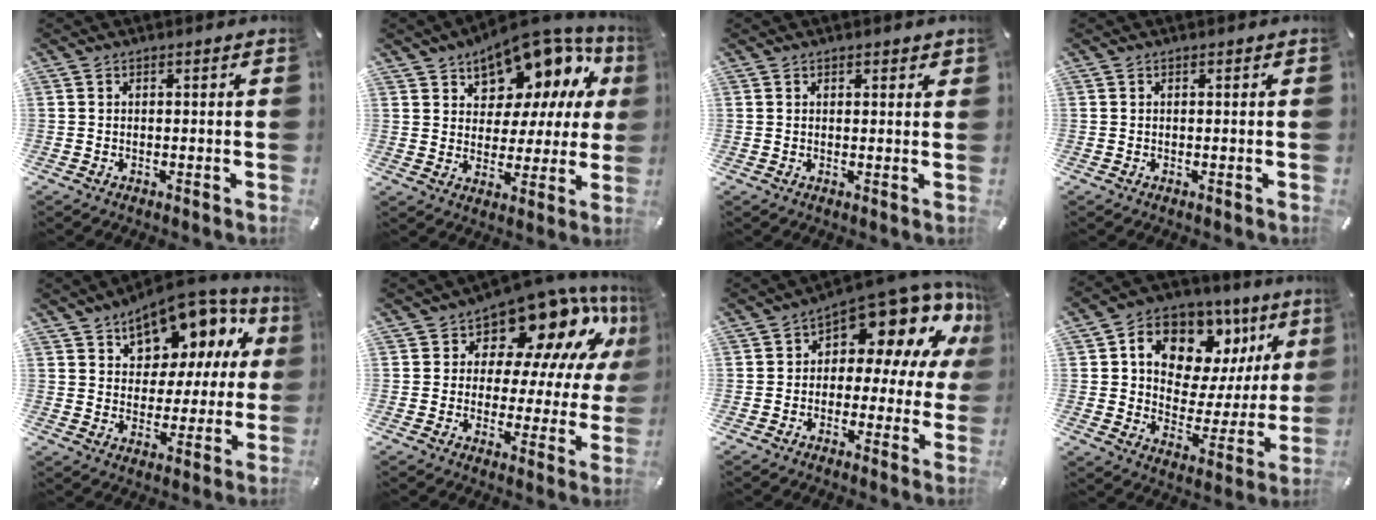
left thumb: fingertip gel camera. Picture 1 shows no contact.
{"total": 12.6, "force": [9.4, 7.2, 4.2], "torque": [-0.067, -0.086, 0.166]}
{"total": 0.9, "force": [0.7, 0.5, 0.2], "torque": [0.005, -0.002, 0.011]}
{"total": 0.0}
{"total": 12.3, "force": [8.4, 7.8, 4.6], "torque": [-0.066, -0.074, 0.150]}
{"total": 15.4, "force": [10.7, 7.6, 8.1], "torque": [-0.114, -0.090, 0.178]}
{"total": 12.7, "force": [7.9, 6.5, 7.6], "torque": [-0.108, -0.078, 0.135]}
{"total": 13.0, "force": [7.2, 9.1, 5.9], "torque": [-0.090, -0.057, 0.125]}